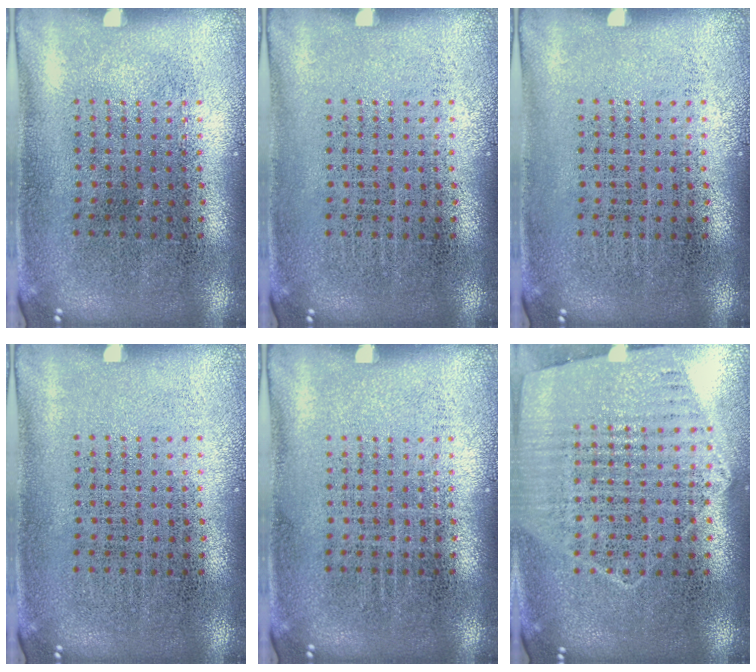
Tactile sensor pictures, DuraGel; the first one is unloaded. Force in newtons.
{"total": 0.0}
{"total": 0.0}
{"total": 0.0}
{"total": 0.0}
{"total": 1.2, "press": 1.1, "slide": 0.3}